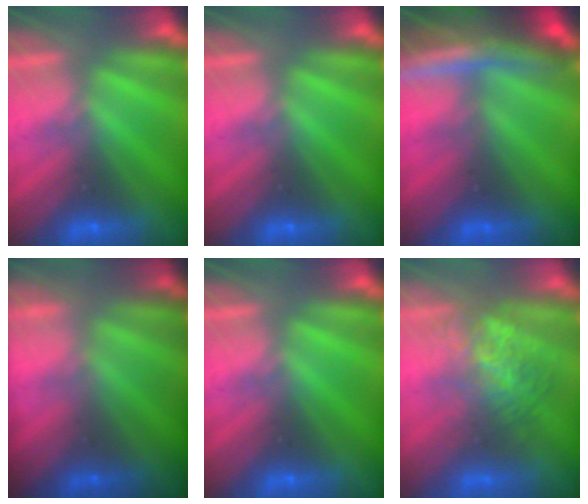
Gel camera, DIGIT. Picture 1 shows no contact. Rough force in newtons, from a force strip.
{"total": 0.0}
{"total": 7.7}
{"total": 1.8}
{"total": 0.0}
{"total": 3.6}